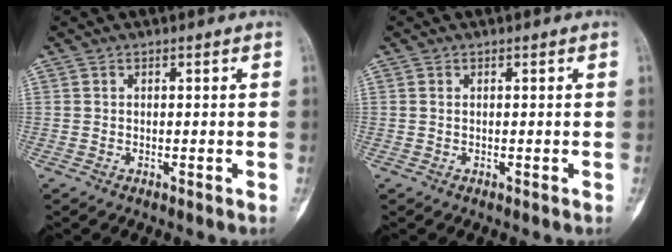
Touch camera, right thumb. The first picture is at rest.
{"total": 0.0}